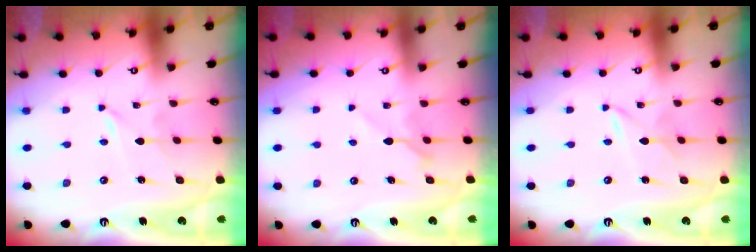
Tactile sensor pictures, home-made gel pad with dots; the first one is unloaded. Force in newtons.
{"total": 4.8, "press": 4.7, "slide": 0.7}
{"total": 2.5, "press": 2.5, "slide": 0.4}